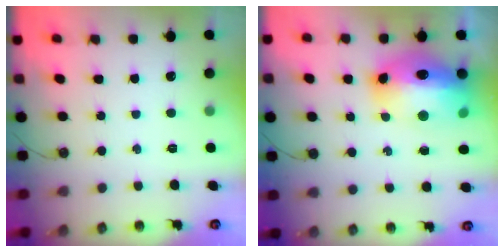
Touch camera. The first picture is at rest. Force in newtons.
{"total": 22.5, "press": 20.0, "slide": 10.4}